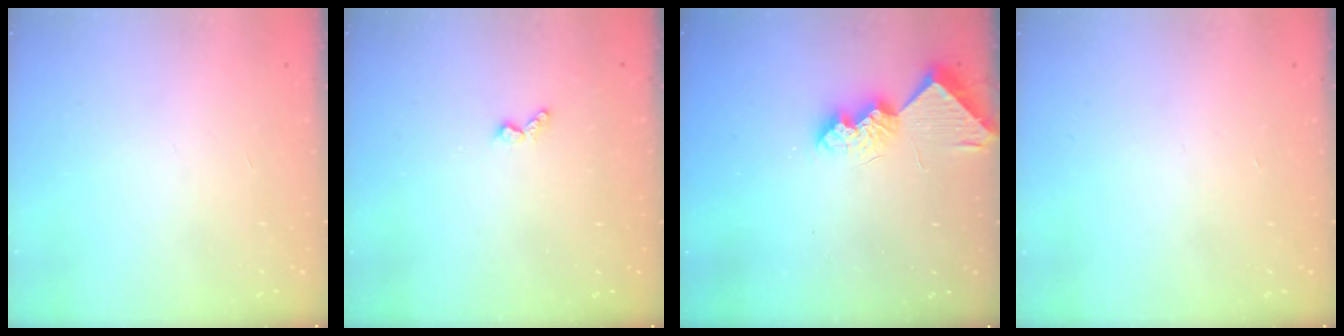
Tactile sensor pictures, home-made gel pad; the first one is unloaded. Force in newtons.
{"total": 3.8, "press": 3.8, "slide": 0.6}
{"total": 8.6, "press": 8.6, "slide": 0.3}
{"total": 0.0}